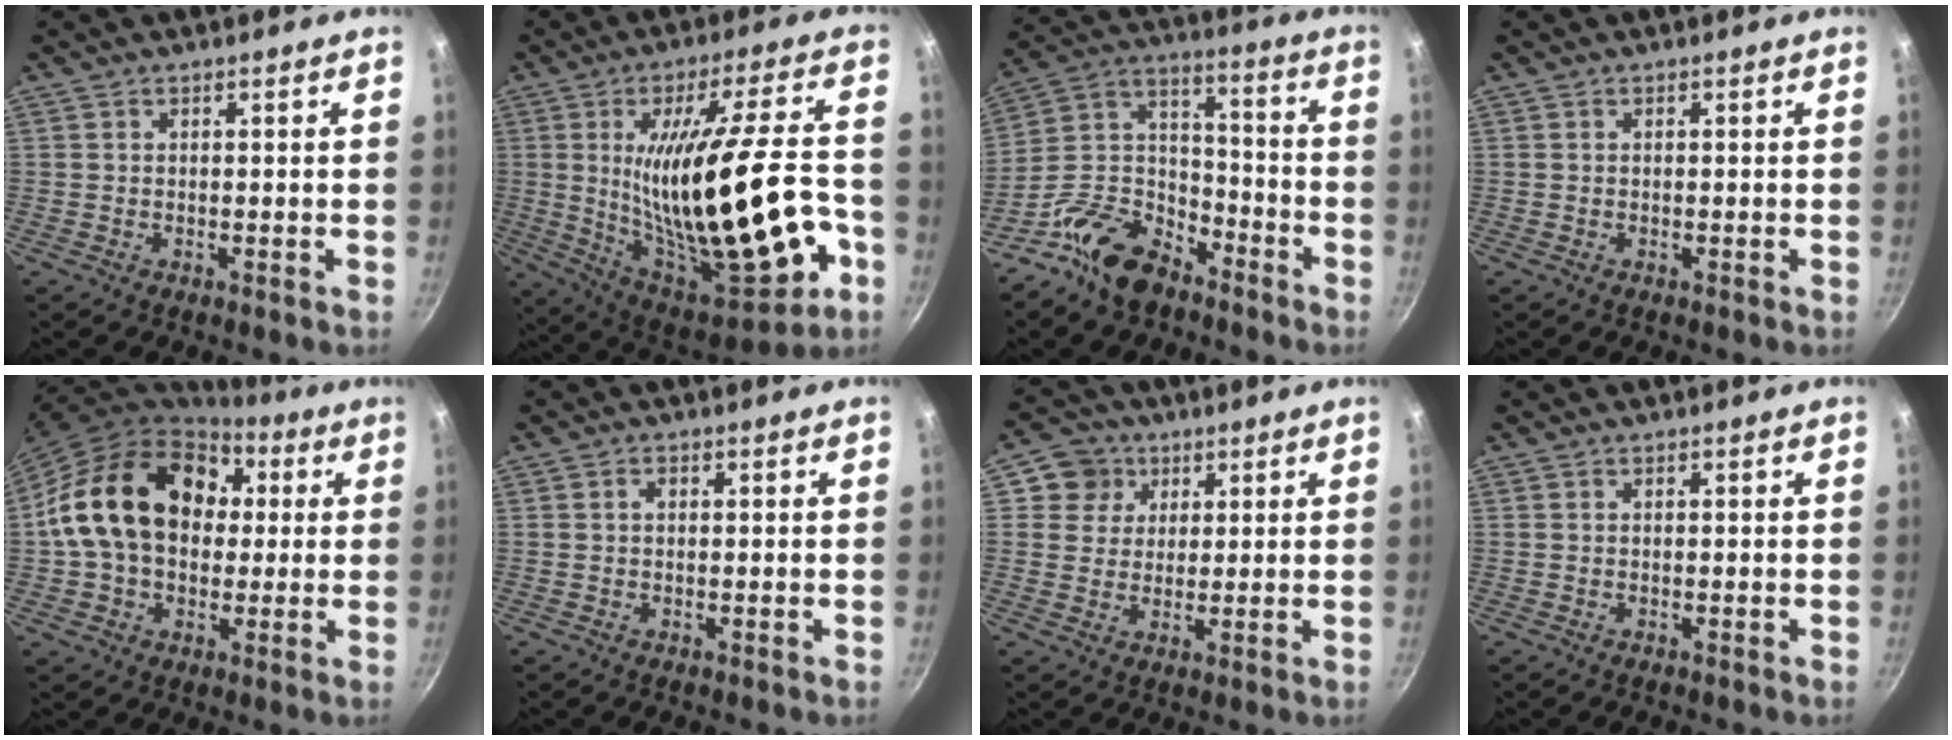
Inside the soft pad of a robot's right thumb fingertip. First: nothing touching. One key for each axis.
{"total": 29.8, "fx": -4.9, "fy": 10.5, "fz": 27.4, "tx": -0.421, "ty": 0.015, "tz": -0.040}
{"total": 15.7, "fx": -10.5, "fy": 9.1, "fz": 7.3, "tx": -0.110, "ty": 0.095, "tz": -0.200}
{"total": 0.0}
{"total": 21.5, "fx": 3.3, "fy": 15.8, "fz": 14.2, "tx": -0.224, "ty": 0.034, "tz": 0.049}
{"total": 1.2, "fx": 0.2, "fy": 0.9, "fz": 0.8, "tx": -0.011, "ty": 0.006, "tz": 0.002}
{"total": 6.5, "fx": 2.5, "fy": 5.9, "fz": 1.1, "tx": 0.023, "ty": 0.004, "tz": 0.034}
{"total": 0.0}